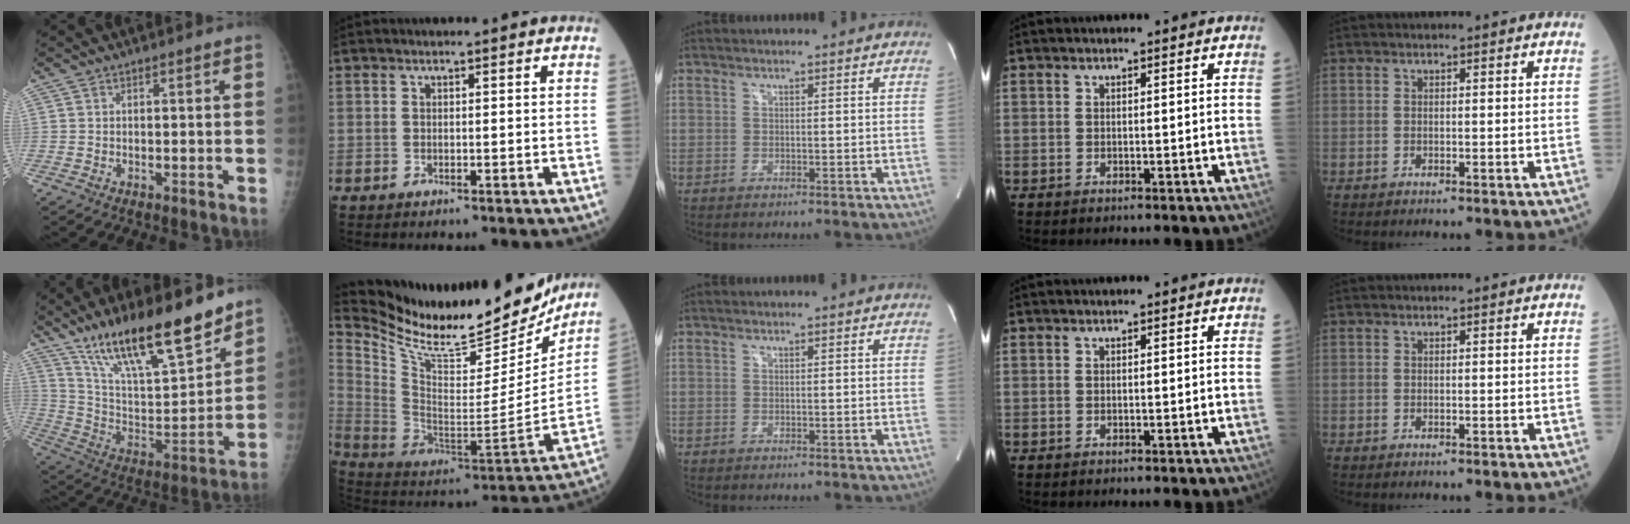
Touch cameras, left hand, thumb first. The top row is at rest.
{"thumb": {"total": 23.8, "force": [17.2, 6.0, 15.4], "torque": [-0.234, -0.072, 0.304]}, "index": {"total": 26.7, "force": [23.6, 4.8, 11.5], "torque": [-0.209, -0.056, 0.362]}}